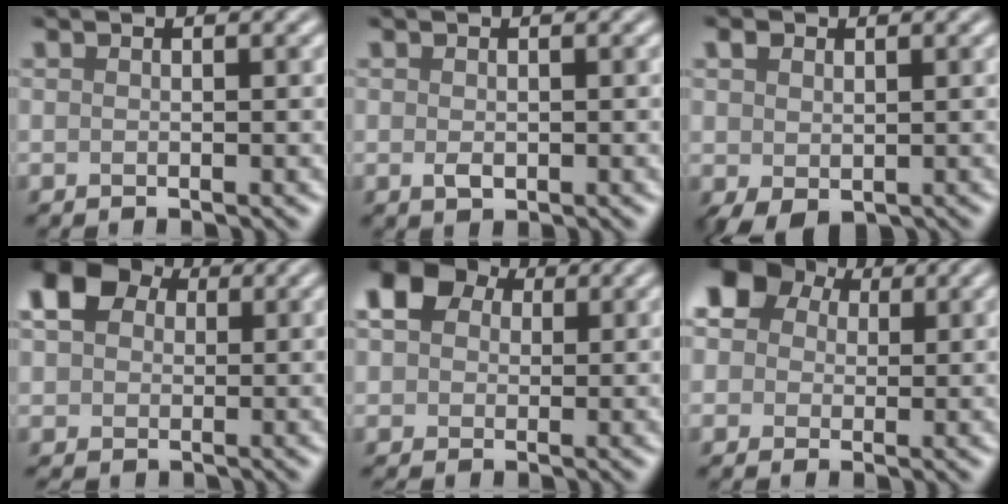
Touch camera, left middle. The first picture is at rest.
{"total": 1.1, "force": [-0.2, 0.7, 0.8], "torque": [-0.016, -0.002, -0.003]}
{"total": 2.8, "force": [-0.1, 2.2, 1.8], "torque": [-0.036, -0.002, 0.002]}
{"total": 8.9, "force": [2.9, 6.9, 4.8], "torque": [-0.079, 0.029, 0.021]}
{"total": 7.8, "force": [2.7, 6.0, 4.2], "torque": [-0.068, 0.029, 0.006]}
{"total": 7.2, "force": [2.6, 5.9, 3.4], "torque": [-0.064, 0.031, 0.009]}